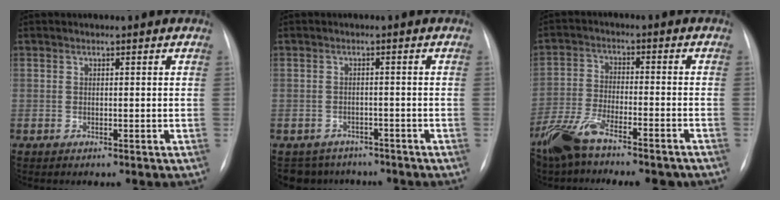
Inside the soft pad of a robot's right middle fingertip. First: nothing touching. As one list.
[{"total": 5.3, "force": [-4.7, 2.6, -0.3], "torque": [0.006, 0.010, -0.062]}, {"total": 13.4, "force": [-10.8, 3.3, 7.3], "torque": [-0.139, -0.009, -0.176]}]